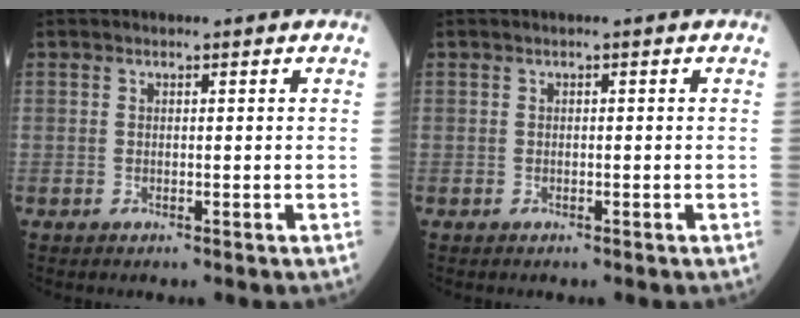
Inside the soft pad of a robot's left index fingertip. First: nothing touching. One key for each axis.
{"total": 0.0}